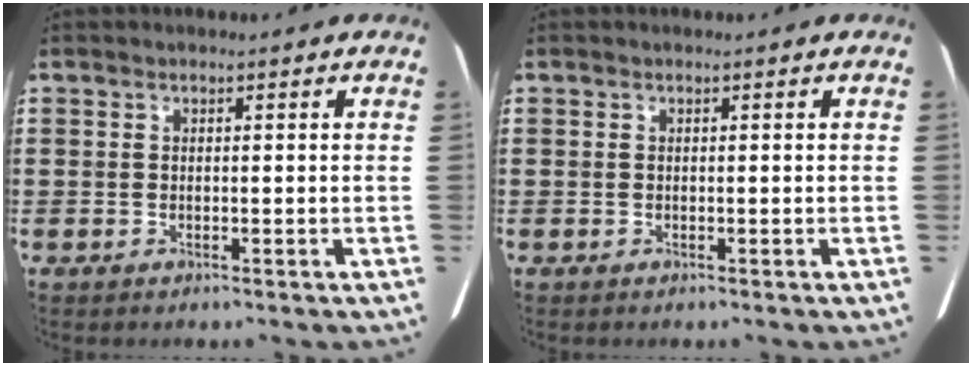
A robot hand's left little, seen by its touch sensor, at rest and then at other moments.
{"total": 0.0}